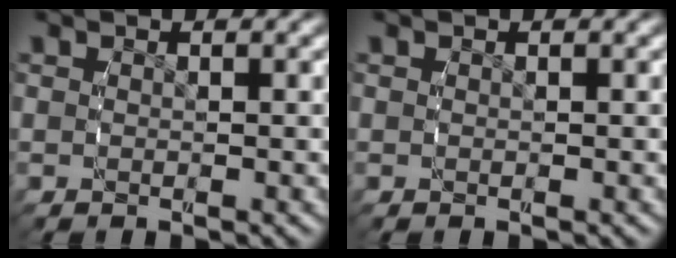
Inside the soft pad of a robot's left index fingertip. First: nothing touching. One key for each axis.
{"total": 0.0}